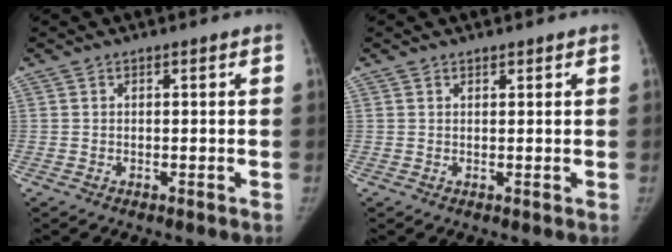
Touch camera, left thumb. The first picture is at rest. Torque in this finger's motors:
{"motor_torque": [-0.25, -0.06, -0.06, 0.27, -0.03]}